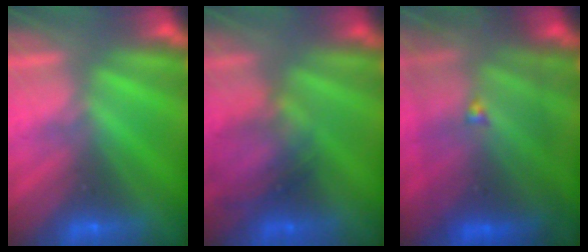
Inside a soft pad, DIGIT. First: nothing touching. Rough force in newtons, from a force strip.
{"total": 2.1}
{"total": 8.9}